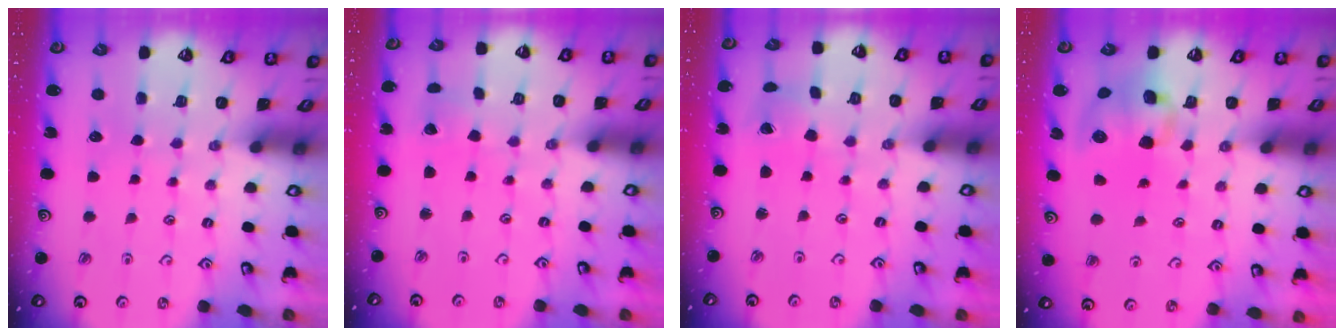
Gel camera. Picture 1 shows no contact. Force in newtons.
{"total": 2.7, "press": 2.7, "slide": 0.3}
{"total": 1.5, "press": 1.5, "slide": 0.2}
{"total": 10.6, "press": 10.5, "slide": 1.5}